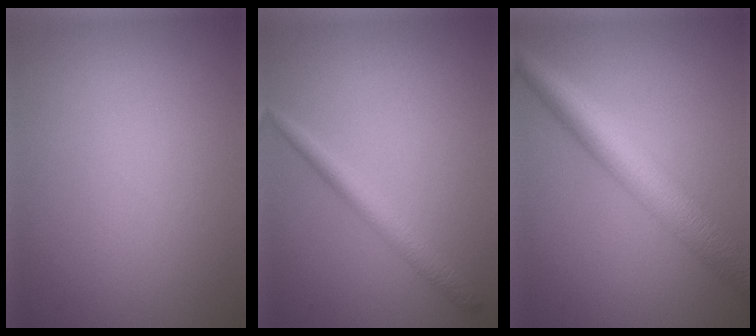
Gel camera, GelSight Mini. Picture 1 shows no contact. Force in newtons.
{"total": 2.2, "press": 2.2, "slide": 0.1}
{"total": 6.4, "press": 6.4, "slide": 0.2}